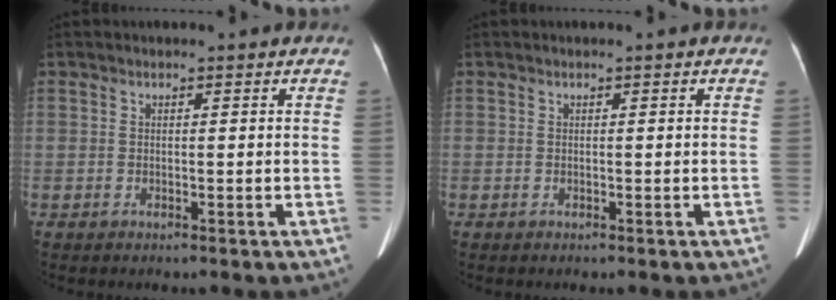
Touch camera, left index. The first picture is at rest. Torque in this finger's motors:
{"motor_torque": [-0.19, -0.30, 0.01, 0.02]}